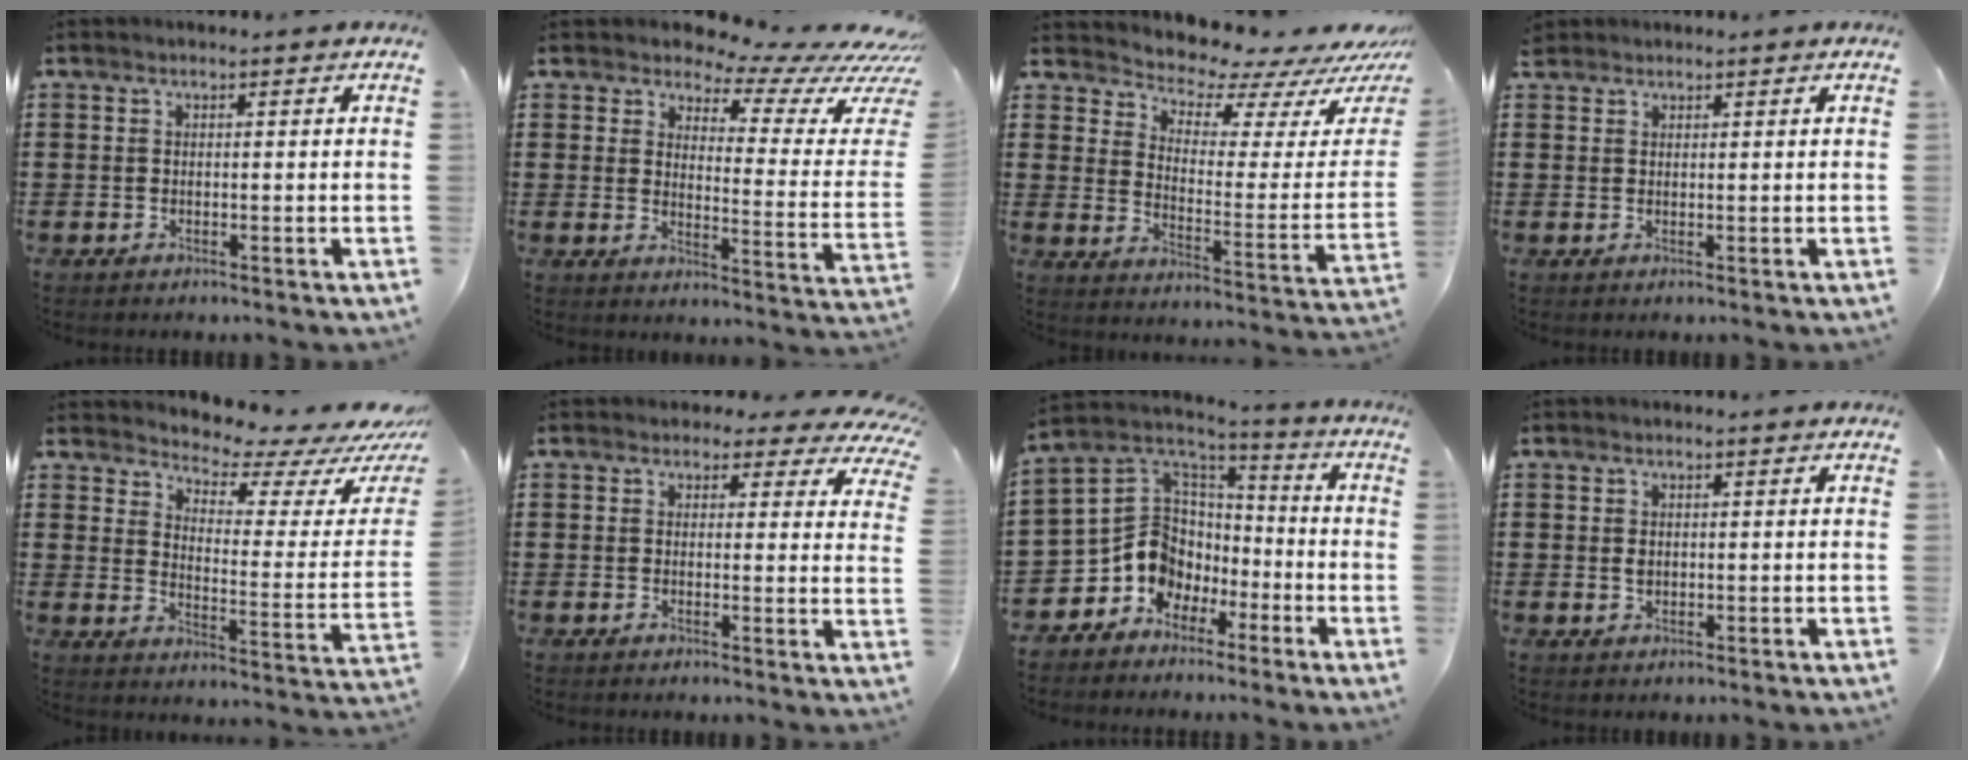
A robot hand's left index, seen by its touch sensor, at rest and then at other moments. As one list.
[{"total": 6.0, "force": [4.9, 2.3, 2.5], "torque": [-0.053, -0.040, 0.080]}, {"total": 5.1, "force": [4.9, 0.9, 1.0], "torque": [-0.036, -0.054, 0.076]}, {"total": 1.4, "force": [1.2, 0.6, 0.1], "torque": [-0.005, 0.003, 0.025]}, {"total": 4.1, "force": [3.8, 0.9, 1.3], "torque": [-0.033, -0.039, 0.057]}, {"total": 2.6, "force": [2.0, 1.3, 1.1], "torque": [-0.024, -0.002, 0.033]}, {"total": 9.6, "force": [-3.2, 8.5, 3.1], "torque": [-0.107, -0.007, -0.061]}, {"total": 1.3, "force": [0.3, 0.9, 0.9], "torque": [-0.020, 0.006, 0.005]}]